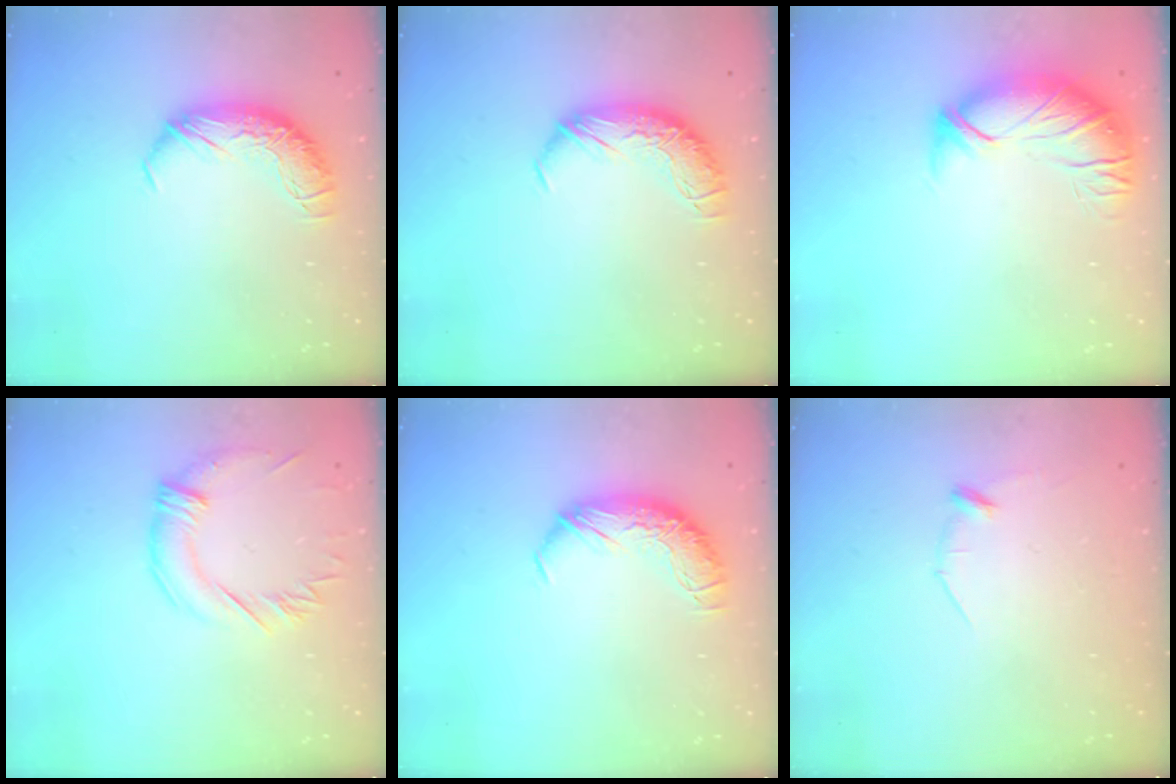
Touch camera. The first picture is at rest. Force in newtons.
{"total": 0.0}
{"total": 2.7, "press": 1.2, "slide": 2.5}
{"total": 1.3, "press": 0.2, "slide": 1.2}
{"total": 0.0}
{"total": 8.0, "press": 8.0, "slide": 0.8}